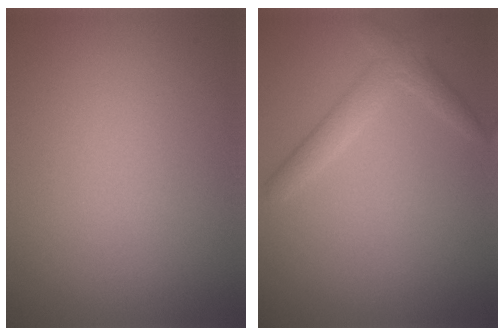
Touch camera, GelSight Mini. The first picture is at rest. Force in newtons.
{"total": 2.4, "press": 2.4, "slide": 0.2}